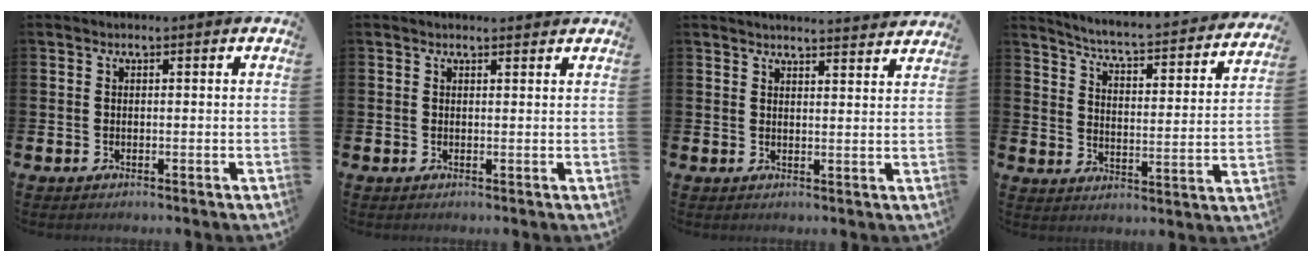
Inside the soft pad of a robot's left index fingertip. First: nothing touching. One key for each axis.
{"total": 0.9, "fx": 0.9, "fy": 0.2, "fz": 0.1, "tx": 0.011, "ty": -0.003, "tz": 0.014}
{"total": 3.4, "fx": 3.4, "fy": -0.3, "fz": 0.0, "tx": 0.008, "ty": -0.028, "tz": 0.058}
{"total": 4.7, "fx": 4.4, "fy": 0.0, "fz": 1.6, "tx": -0.055, "ty": -0.047, "tz": 0.065}